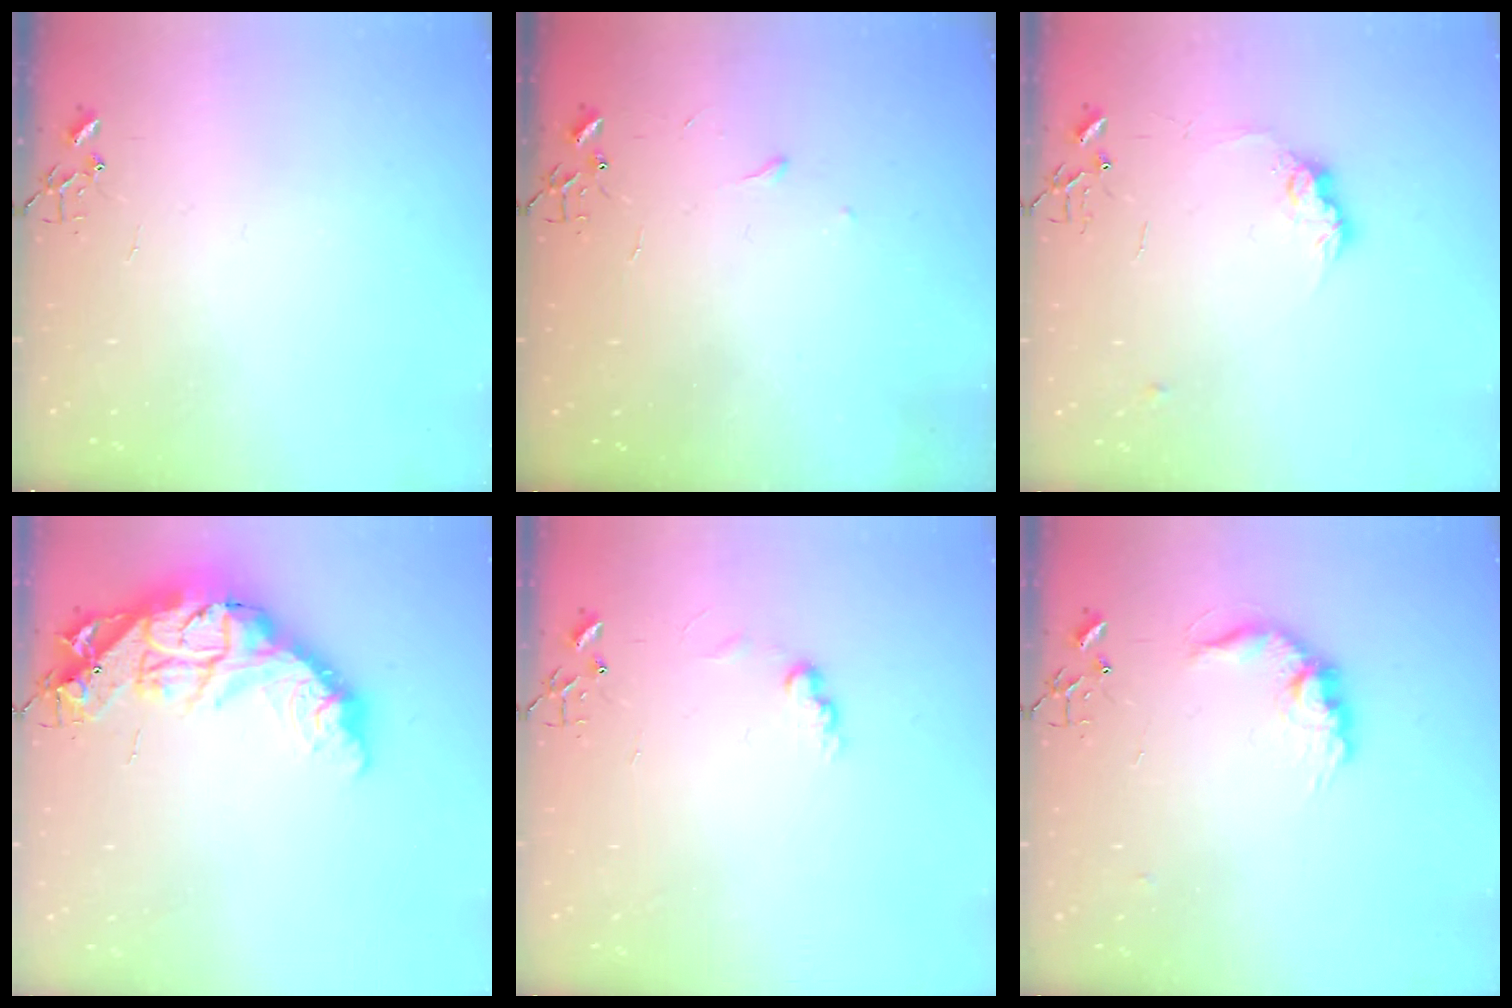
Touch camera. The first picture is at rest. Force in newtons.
{"total": 3.3, "press": 3.3, "slide": 0.5}
{"total": 9.4, "press": 9.3, "slide": 0.5}
{"total": 21.4, "press": 21.3, "slide": 2.0}
{"total": 6.6, "press": 6.5, "slide": 0.9}
{"total": 11.9, "press": 11.9, "slide": 0.7}